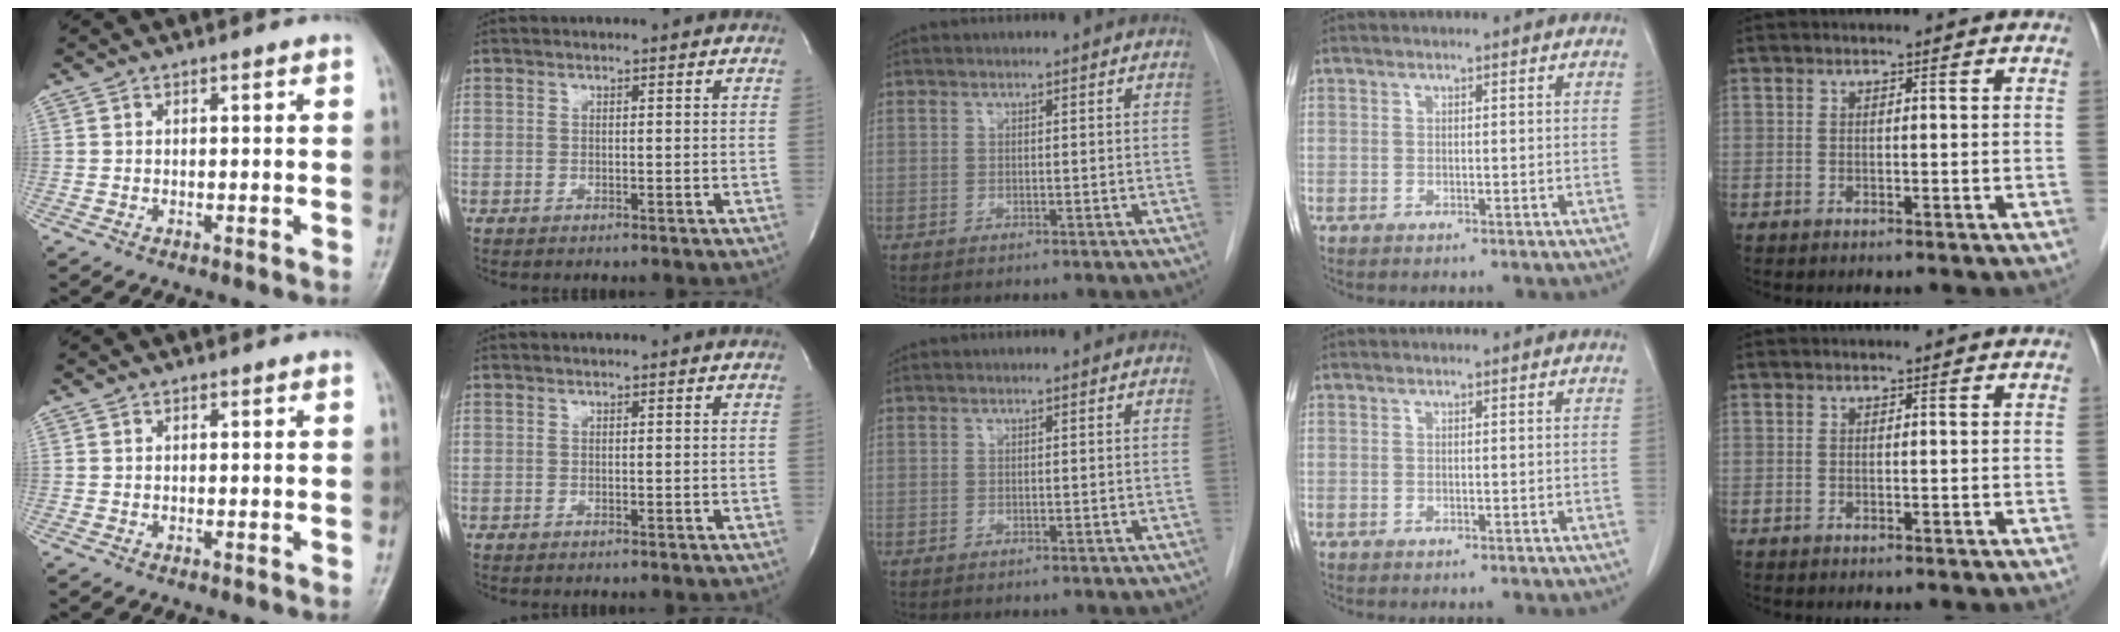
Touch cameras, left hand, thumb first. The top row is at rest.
{}